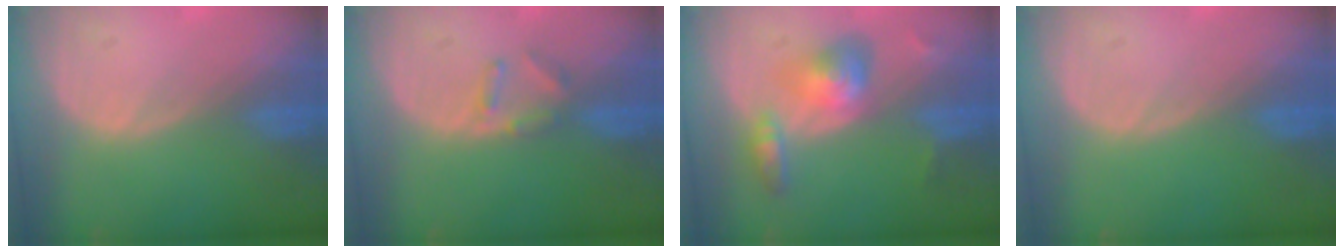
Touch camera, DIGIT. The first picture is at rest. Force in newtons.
{"total": 2.8, "press": 2.7, "slide": 0.4}
{"total": 6.3, "press": 5.8, "slide": 2.5}
{"total": 0.0}